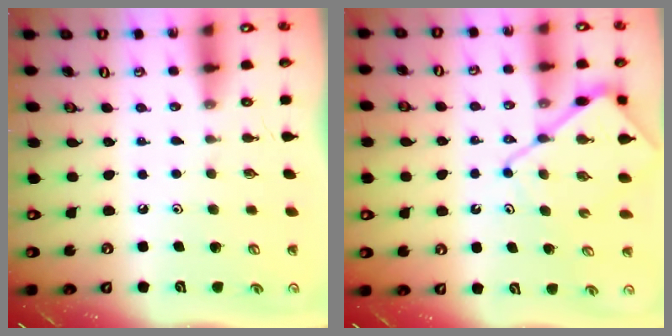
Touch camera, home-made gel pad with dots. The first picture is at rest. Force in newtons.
{"total": 10.7, "press": 10.6, "slide": 1.0}